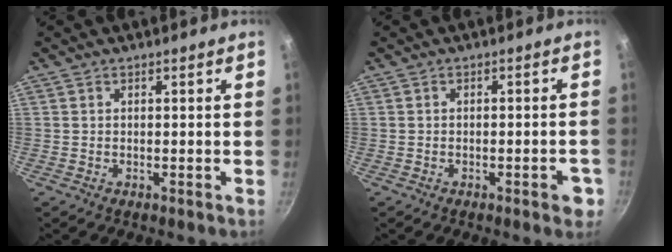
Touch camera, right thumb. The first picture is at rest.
{"total": 3.8, "force": [-1.7, 1.3, 3.1], "torque": [-0.029, 0.010, -0.021]}